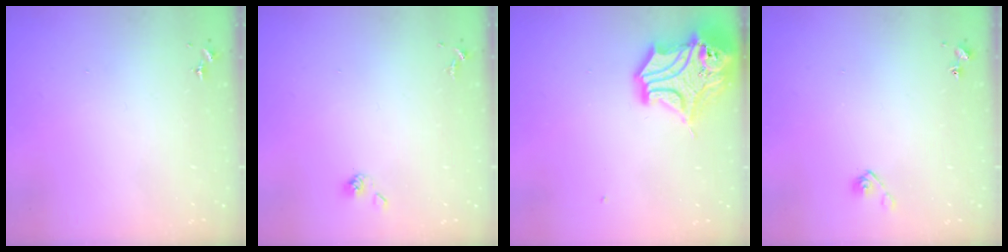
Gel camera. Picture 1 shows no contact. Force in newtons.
{"total": 3.9, "press": 3.8, "slide": 0.9}
{"total": 17.7, "press": 17.5, "slide": 2.6}
{"total": 4.4, "press": 4.3, "slide": 0.7}